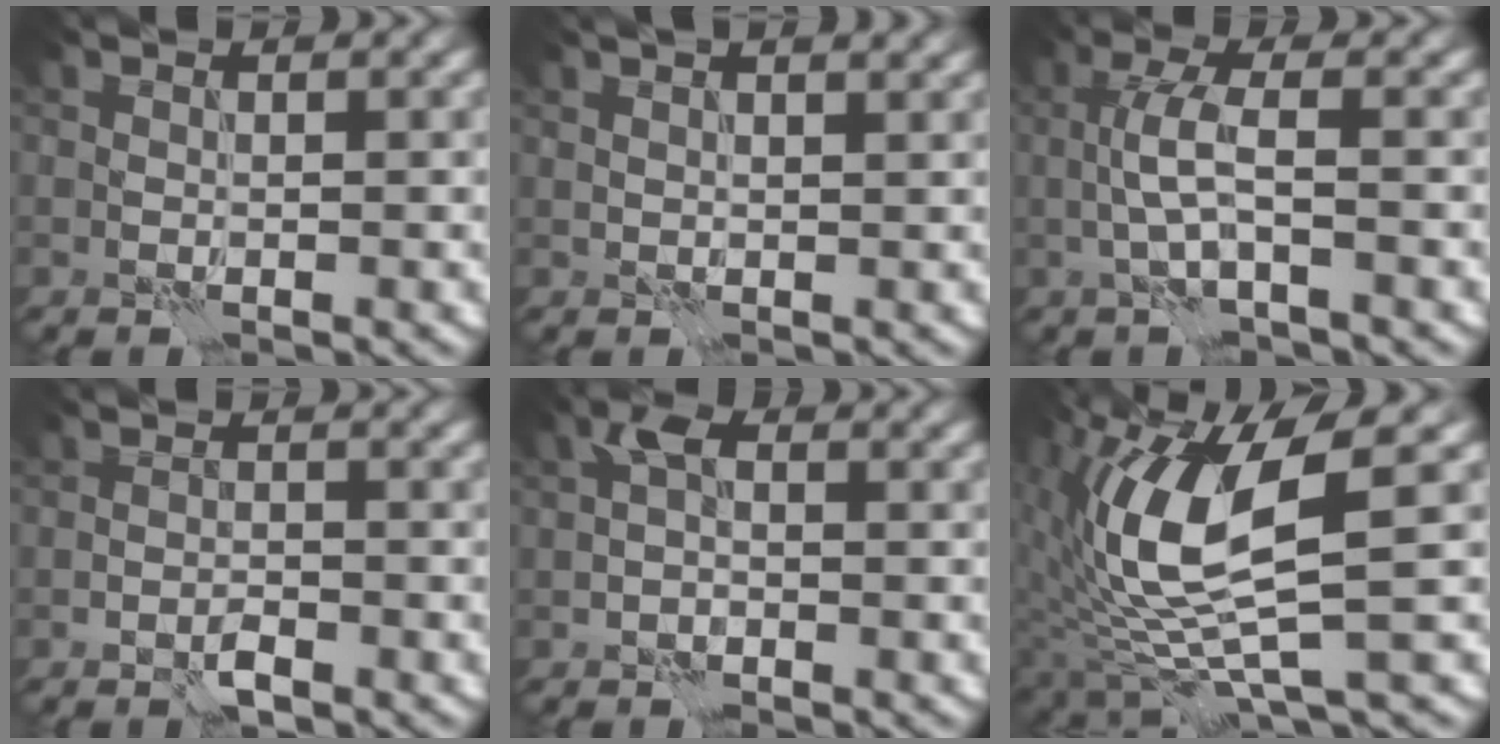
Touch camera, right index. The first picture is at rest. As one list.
[{"total": 5.3, "force": [3.6, 2.1, 3.2], "torque": [-0.032, 0.034, 0.030]}, {"total": 3.2, "force": [-0.6, 0.5, 3.0], "torque": [-0.065, 0.010, -0.018]}, {"total": 1.5, "force": [-1.0, 0.6, 0.9], "torque": [-0.016, 0.003, -0.020]}, {"total": 2.0, "force": [0.0, 1.2, 1.6], "torque": [-0.030, 0.006, -0.008]}, {"total": 10.2, "force": [1.2, 3.0, 9.7], "torque": [-0.213, -0.008, 0.027]}]